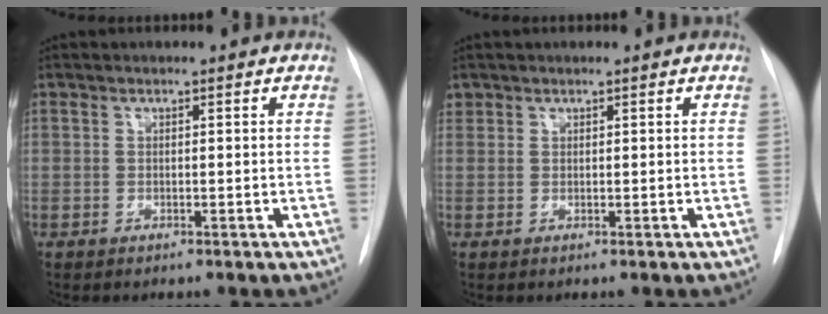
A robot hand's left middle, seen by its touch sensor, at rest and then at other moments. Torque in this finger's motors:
{"motor_torque": [-0.07, -0.07, 0.05, -0.03]}